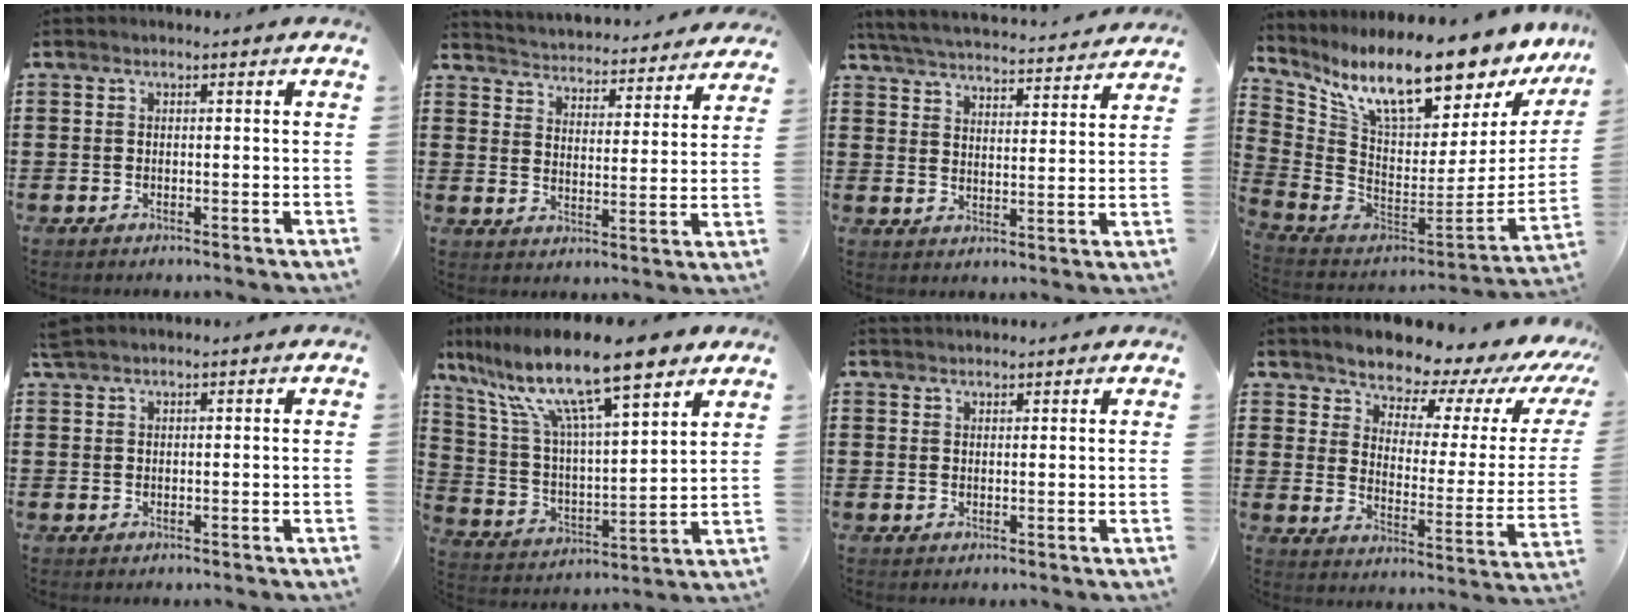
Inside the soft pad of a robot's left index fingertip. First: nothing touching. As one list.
[{"total": 3.6, "force": [3.6, -0.2, -0.4], "torque": [-0.017, -0.036, 0.055]}, {"total": 4.8, "force": [4.7, -0.4, 0.8], "torque": [-0.039, -0.036, 0.078]}, {"total": 14.2, "force": [10.3, 3.0, 9.3], "torque": [-0.186, -0.079, 0.172]}, {"total": 1.4, "force": [1.2, 0.1, 0.6], "torque": [-0.015, 0.001, 0.023]}, {"total": 14.2, "force": [10.4, 2.4, 9.3], "torque": [-0.208, -0.049, 0.175]}, {"total": 1.3, "force": [1.3, 0.1, 0.1], "torque": [-0.004, 0.001, 0.027]}, {"total": 6.5, "force": [6.2, 1.5, 0.9], "torque": [-0.041, -0.065, 0.103]}]